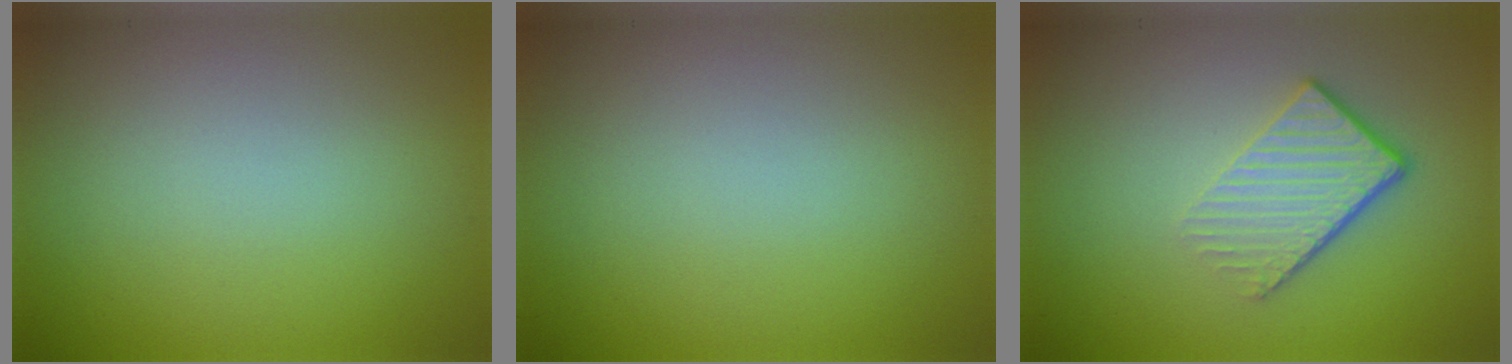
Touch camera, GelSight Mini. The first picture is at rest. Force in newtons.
{"total": 0.0}
{"total": 4.2, "press": 2.8, "slide": 3.1}